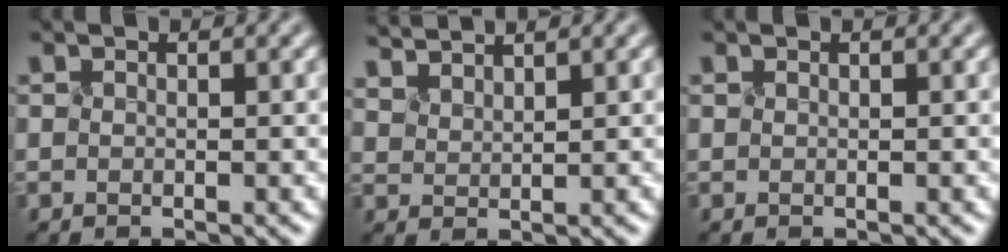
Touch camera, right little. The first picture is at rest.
{"total": 2.7, "force": [2.6, 0.3, 0.7], "torque": [-0.029, 0.000, 0.057]}
{"total": 0.6, "force": [0.4, 0.3, 0.3], "torque": [-0.012, 0.001, 0.012]}